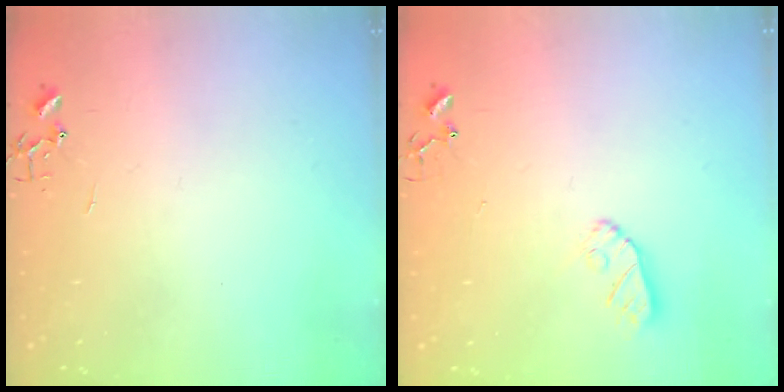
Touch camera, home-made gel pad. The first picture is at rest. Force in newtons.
{"total": 7.2, "press": 7.2, "slide": 0.4}